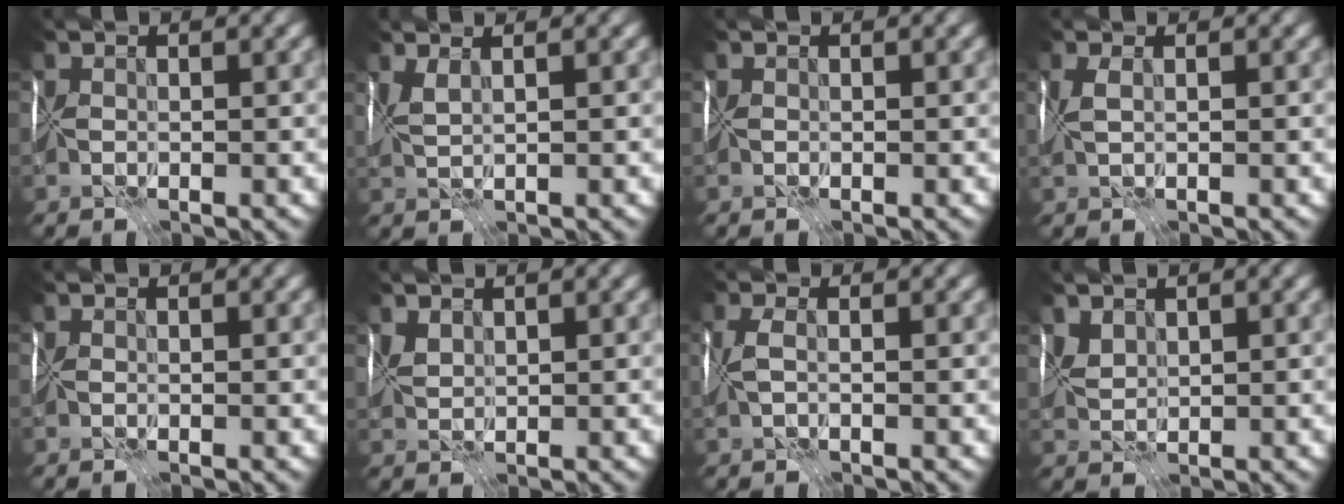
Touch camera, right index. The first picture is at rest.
{"total": 1.7, "force": [0.9, -1.4, 0.2], "torque": [-0.001, 0.000, 0.025]}
{"total": 0.0}
{"total": 1.0, "force": [0.5, -0.5, 0.7], "torque": [-0.013, 0.000, 0.017]}
{"total": 0.0}
{"total": 1.2, "force": [1.0, -0.7, -0.3], "torque": [0.011, -0.003, 0.025]}
{"total": 1.1, "force": [0.2, -0.1, 1.1], "torque": [-0.024, 0.001, 0.006]}
{"total": 1.4, "force": [1.2, -0.6, -0.4], "torque": [0.014, -0.005, 0.030]}